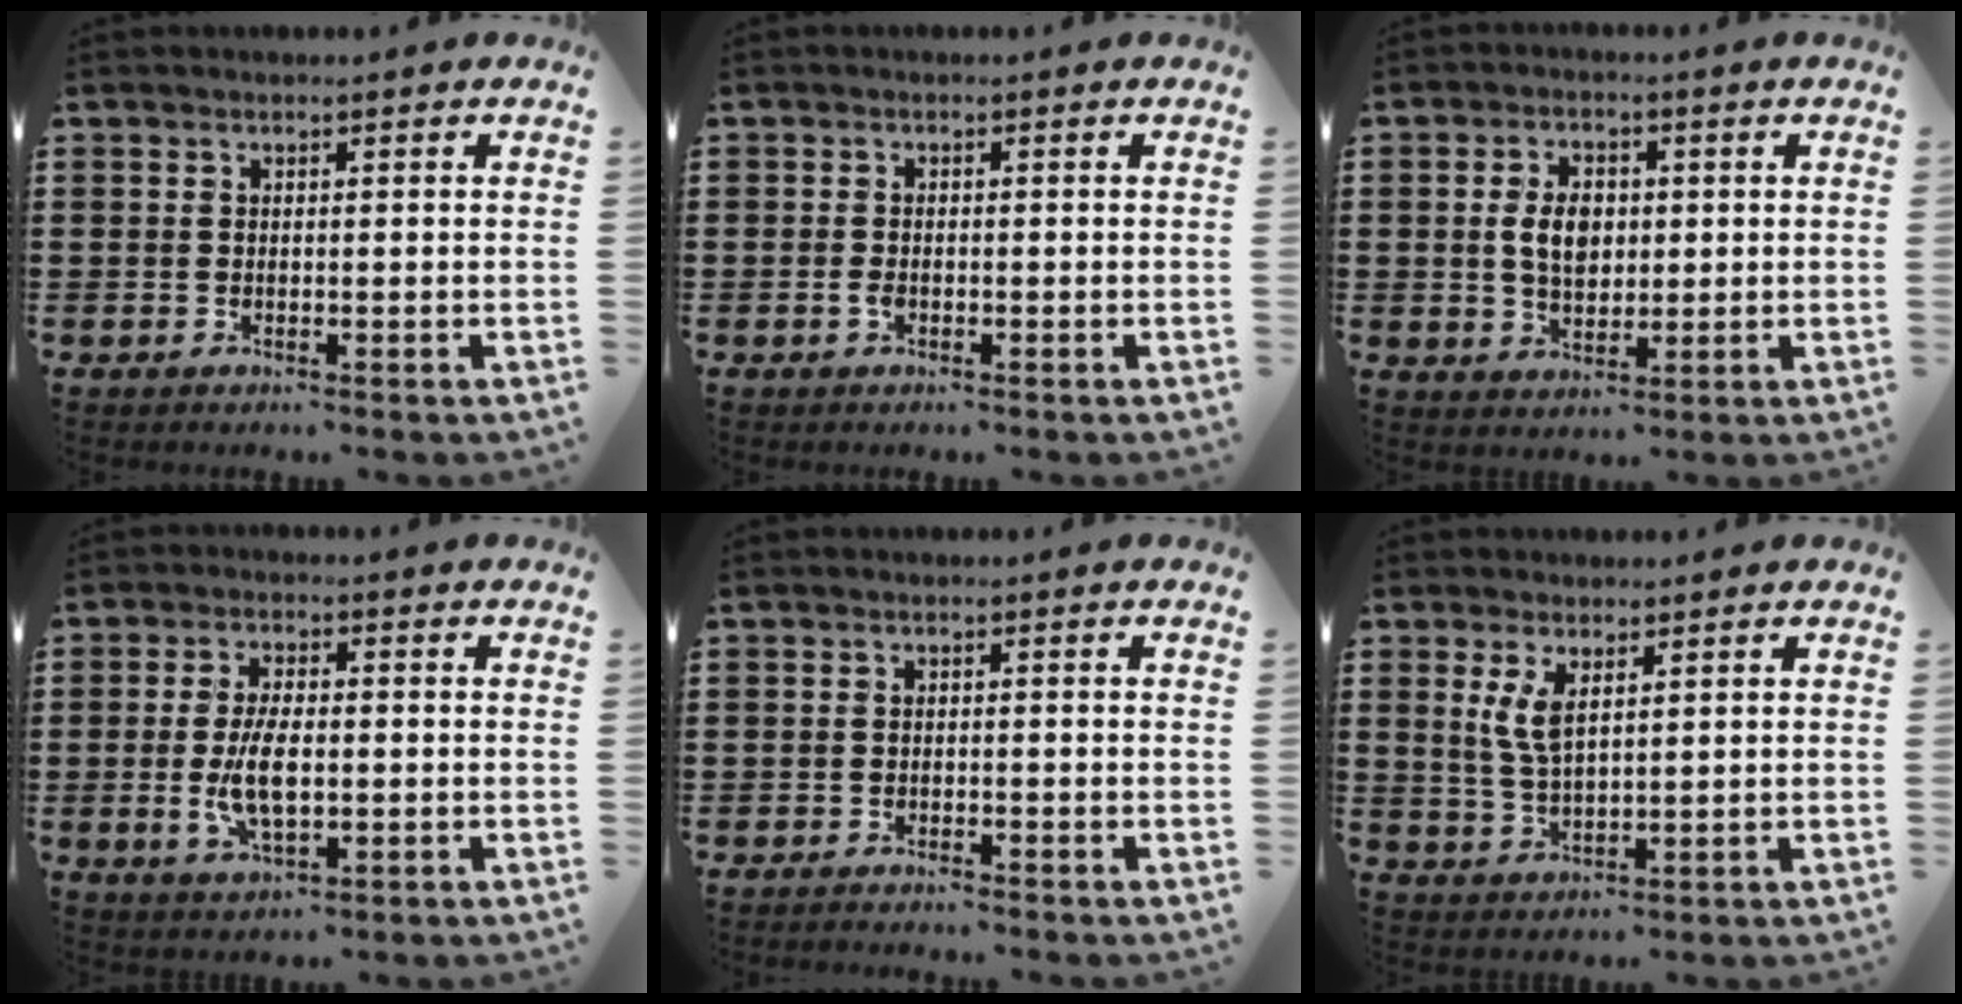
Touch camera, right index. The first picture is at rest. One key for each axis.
{"total": 1.2, "fx": -0.5, "fy": 0.5, "fz": 1.0, "tx": -0.029, "ty": -0.009, "tz": -0.010}
{"total": 5.5, "fx": 0.5, "fy": 3.6, "fz": 4.1, "tx": -0.087, "ty": 0.009, "tz": 0.002}
{"total": 6.9, "fx": -0.9, "fy": 3.0, "fz": 6.2, "tx": -0.135, "ty": -0.006, "tz": -0.021}
{"total": 1.1, "fx": -1.1, "fy": -0.1, "fz": 0.1, "tx": -0.004, "ty": 0.001, "tz": -0.023}
{"total": 4.3, "fx": 1.7, "fy": 1.7, "fz": 3.5, "tx": -0.082, "ty": 0.002, "tz": 0.027}